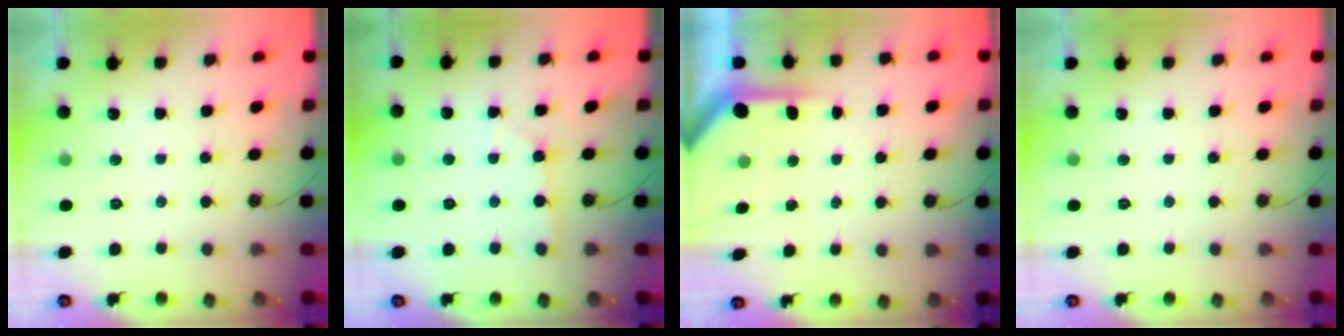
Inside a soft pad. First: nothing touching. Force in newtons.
{"total": 2.2, "press": 2.2, "slide": 0.3}
{"total": 3.6, "press": 3.6, "slide": 0.2}
{"total": 0.0}